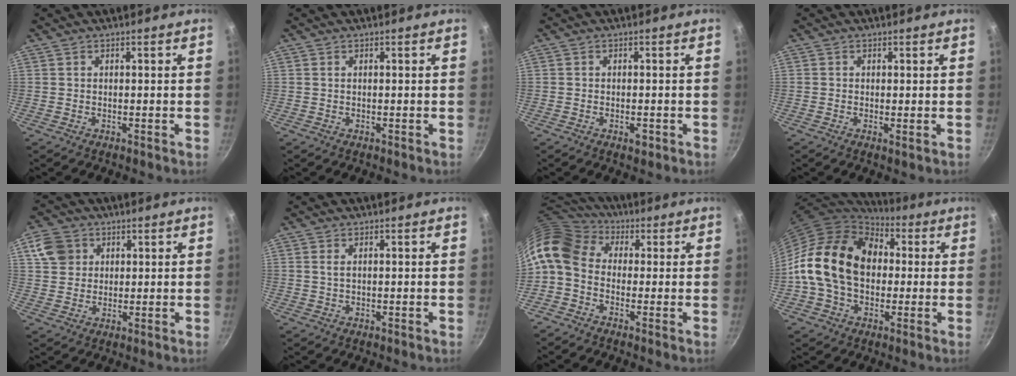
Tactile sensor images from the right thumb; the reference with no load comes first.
{"total": 0.0}
{"total": 1.8, "force": [-0.8, 0.9, 1.4], "torque": [-0.019, 0.005, -0.011]}
{"total": 0.7, "force": [0.1, 0.2, 0.6], "torque": [-0.012, -0.006, -0.001]}
{"total": 7.5, "force": [3.2, 6.2, 2.9], "torque": [-0.029, 0.005, 0.062]}
{"total": 1.0, "force": [0.3, 0.4, 0.9], "torque": [-0.019, 0.000, 0.005]}
{"total": 13.0, "force": [0.8, 9.8, 8.4], "torque": [-0.175, 0.037, -0.006]}
{"total": 19.6, "force": [1.3, 14.3, 13.3], "torque": [-0.212, 0.036, 0.013]}